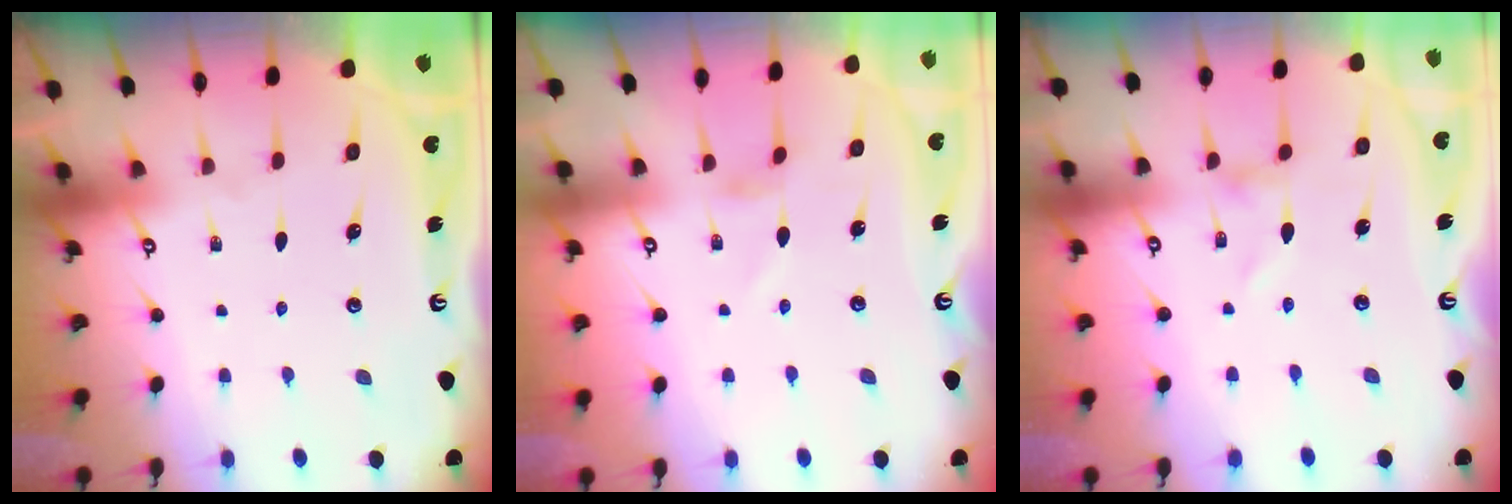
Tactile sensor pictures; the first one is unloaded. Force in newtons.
{"total": 1.7, "press": 1.7, "slide": 0.2}
{"total": 0.9, "press": 0.9, "slide": 0.1}